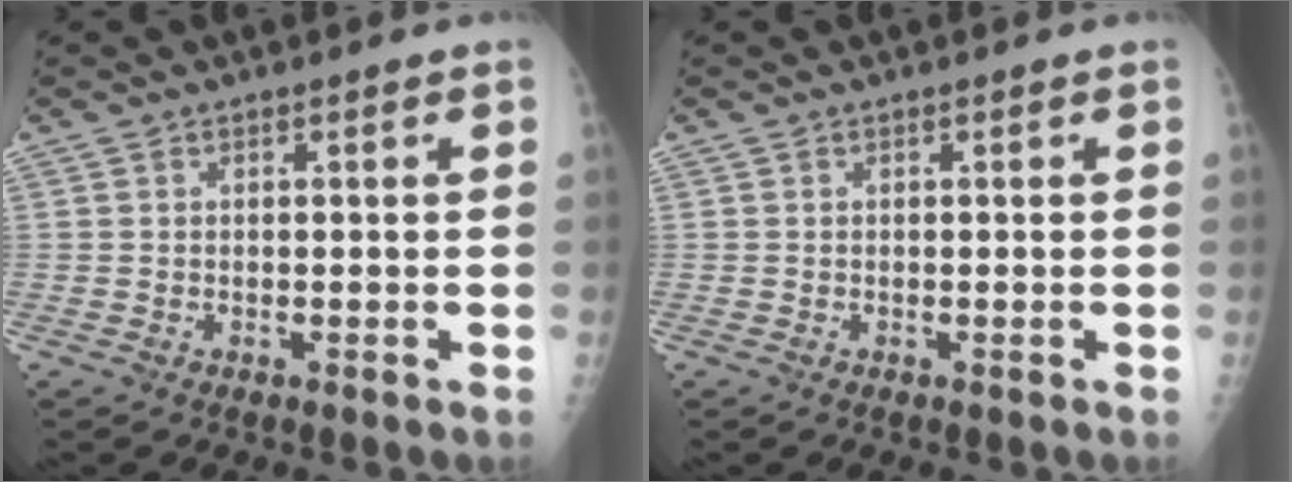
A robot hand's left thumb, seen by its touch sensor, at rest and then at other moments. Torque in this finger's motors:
{"motor_torque": [0.00, 0.00, -0.01, -0.01, 0.00]}